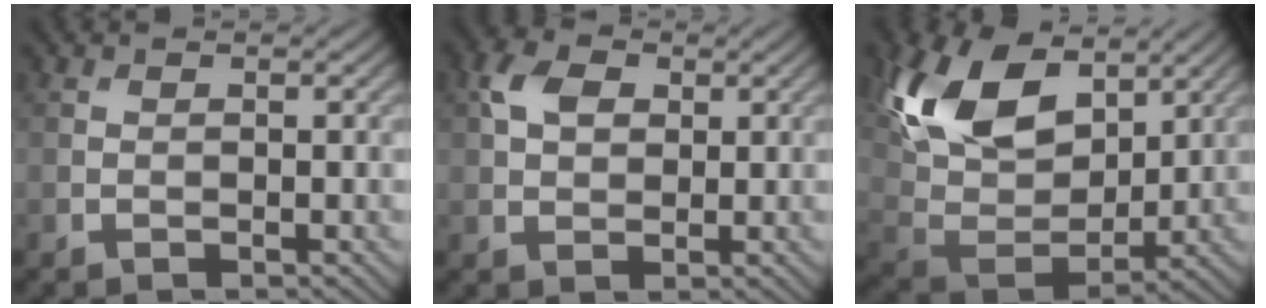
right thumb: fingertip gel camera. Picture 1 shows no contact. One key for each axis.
{"total": 4.4, "fx": 1.5, "fy": 3.1, "fz": 2.7, "tx": -0.064, "ty": 0.010, "tz": 0.024}
{"total": 15.8, "fx": 7.8, "fy": 9.2, "fz": 10.2, "tx": -0.238, "ty": 0.022, "tz": 0.142}